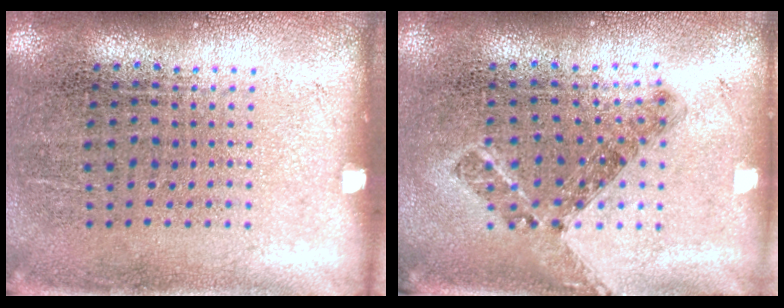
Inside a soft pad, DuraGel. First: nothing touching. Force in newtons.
{"total": 0.7, "press": 0.7, "slide": 0.2}